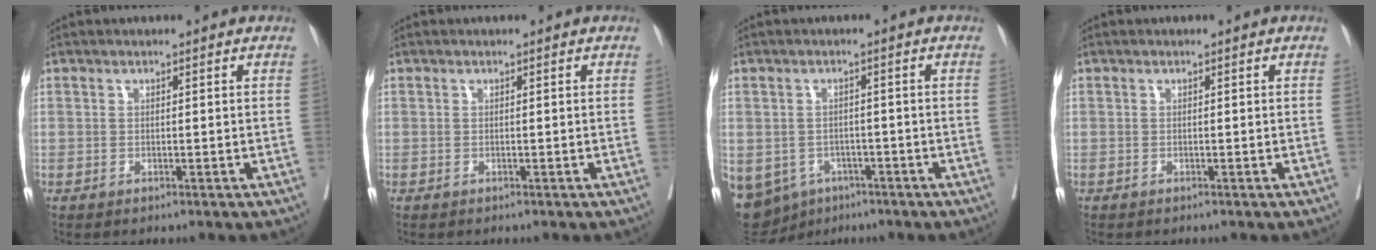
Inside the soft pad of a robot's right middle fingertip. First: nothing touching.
{"total": 0.0}
{"total": 17.9, "force": [-8.1, 14.4, 6.9], "torque": [-0.226, -0.003, -0.103]}
{"total": 0.0}